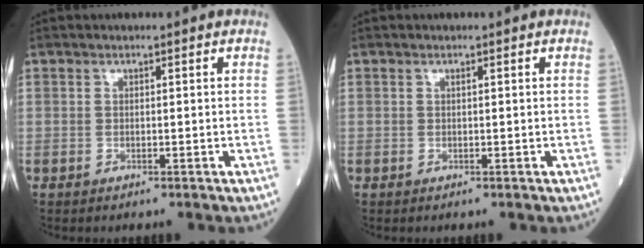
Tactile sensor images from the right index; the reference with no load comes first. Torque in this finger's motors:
{"motor_torque": [0.00, 0.00, 0.00, 0.00]}